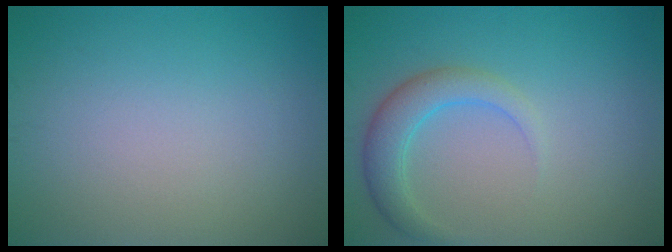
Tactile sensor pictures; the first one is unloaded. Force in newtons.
{"total": 3.2, "press": 3.2, "slide": 0.0}